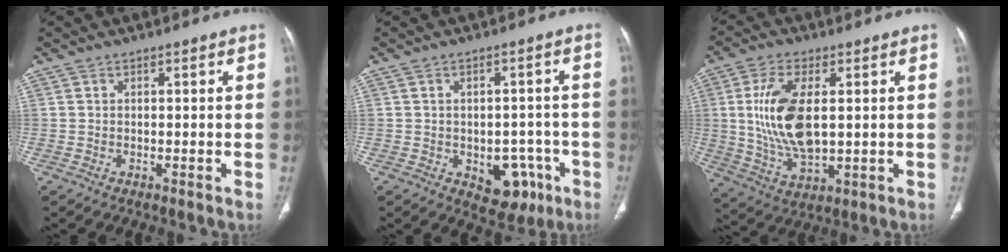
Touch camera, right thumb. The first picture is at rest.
{"total": 8.7, "force": [-3.5, 5.8, 5.5], "torque": [-0.032, 0.021, -0.033]}
{"total": 14.0, "force": [1.6, 6.8, 12.1], "torque": [-0.245, -0.013, 0.040]}